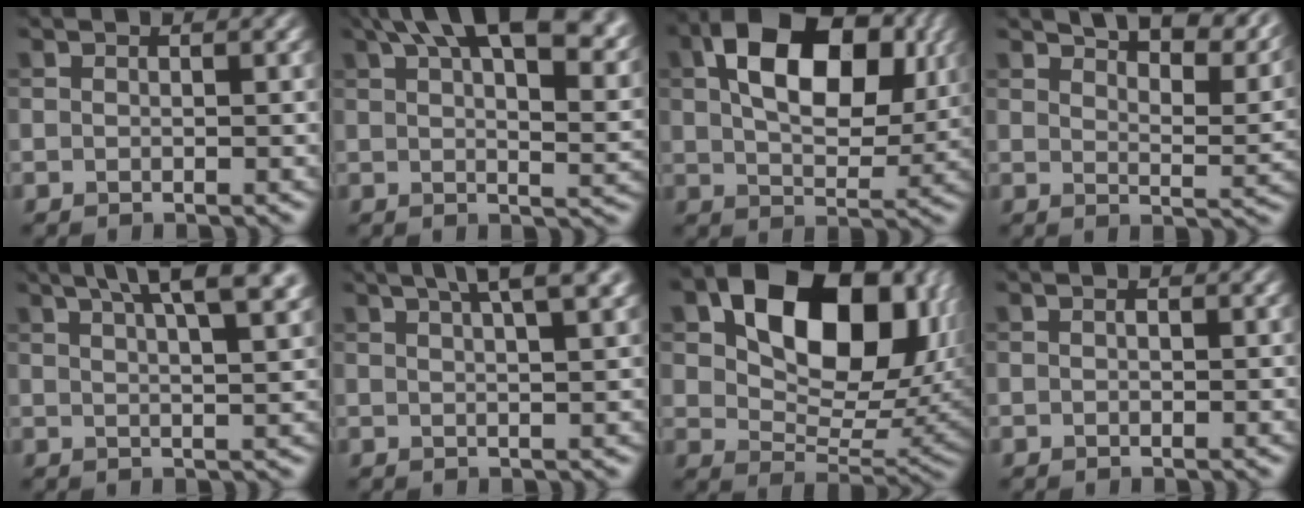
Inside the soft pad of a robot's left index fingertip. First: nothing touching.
{"total": 15.1, "force": [8.3, 6.2, 10.9], "torque": [-0.131, 0.027, 0.120]}
{"total": 12.0, "force": [3.8, 6.9, 9.0], "torque": [-0.144, 0.010, 0.065]}
{"total": 9.2, "force": [7.3, 2.7, 4.9], "torque": [-0.059, 0.011, 0.093]}
{"total": 9.9, "force": [5.9, 3.4, 7.2], "torque": [-0.068, 0.043, 0.056]}
{"total": 6.2, "force": [3.8, 1.8, 4.6], "torque": [-0.043, 0.027, 0.031]}
{"total": 15.1, "force": [5.4, 9.1, 10.8], "torque": [-0.157, -0.002, 0.099]}
{"total": 0.5, "force": [0.1, 0.3, 0.4], "torque": [-0.008, 0.001, 0.000]}